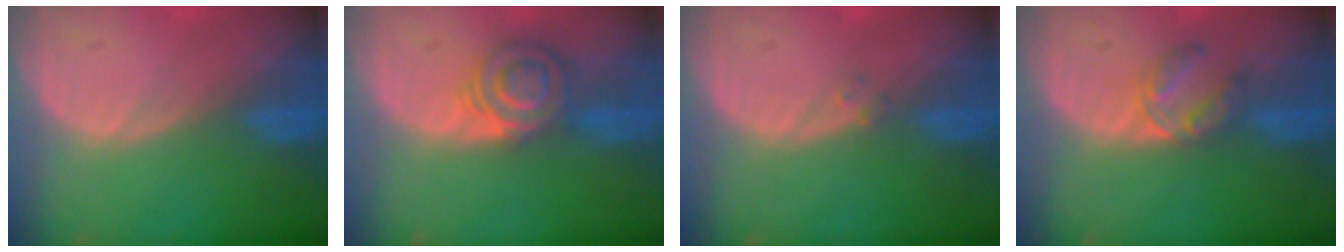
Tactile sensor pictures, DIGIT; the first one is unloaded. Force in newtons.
{"total": 5.9, "press": 5.8, "slide": 0.8}
{"total": 1.0, "press": 0.9, "slide": 0.4}
{"total": 4.3, "press": 4.3, "slide": 0.4}